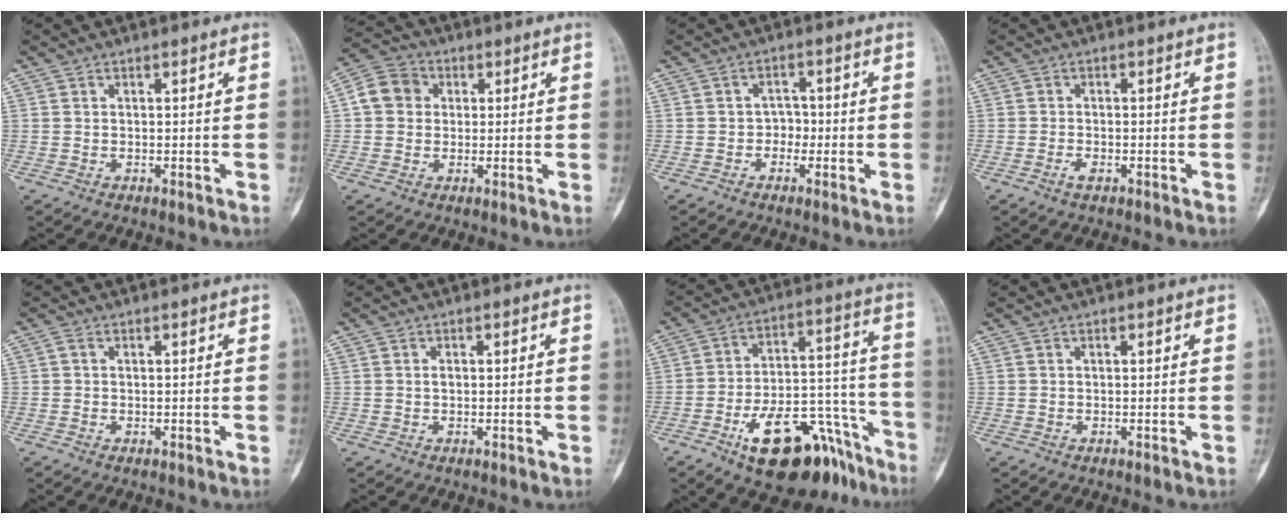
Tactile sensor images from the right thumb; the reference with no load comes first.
{"total": 7.0, "force": [1.0, 6.1, 3.2], "torque": [-0.044, 0.015, 0.006]}
{"total": 3.0, "force": [-0.9, 2.5, 1.3], "torque": [0.008, 0.012, -0.022]}
{"total": 1.5, "force": [-0.9, 0.6, 1.0], "torque": [-0.023, 0.003, -0.019]}
{"total": 0.6, "force": [0.1, 0.4, 0.4], "torque": [-0.010, 0.000, -0.002]}
{"total": 0.8, "force": [0.1, 0.5, 0.6], "torque": [-0.006, 0.002, 0.002]}
{"total": 21.1, "force": [-12.9, 9.6, 13.6], "torque": [-0.158, 0.098, -0.197]}
{"total": 0.0}